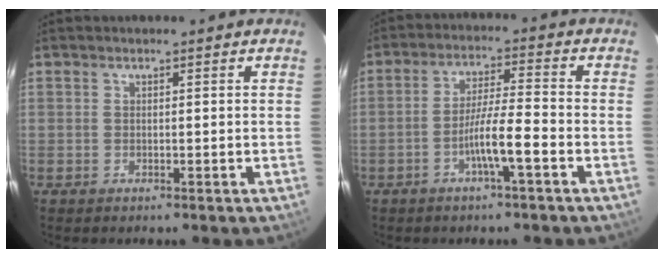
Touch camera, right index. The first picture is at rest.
{"total": 6.9, "force": [-2.9, -0.1, 6.2], "torque": [-0.117, 0.005, -0.053]}